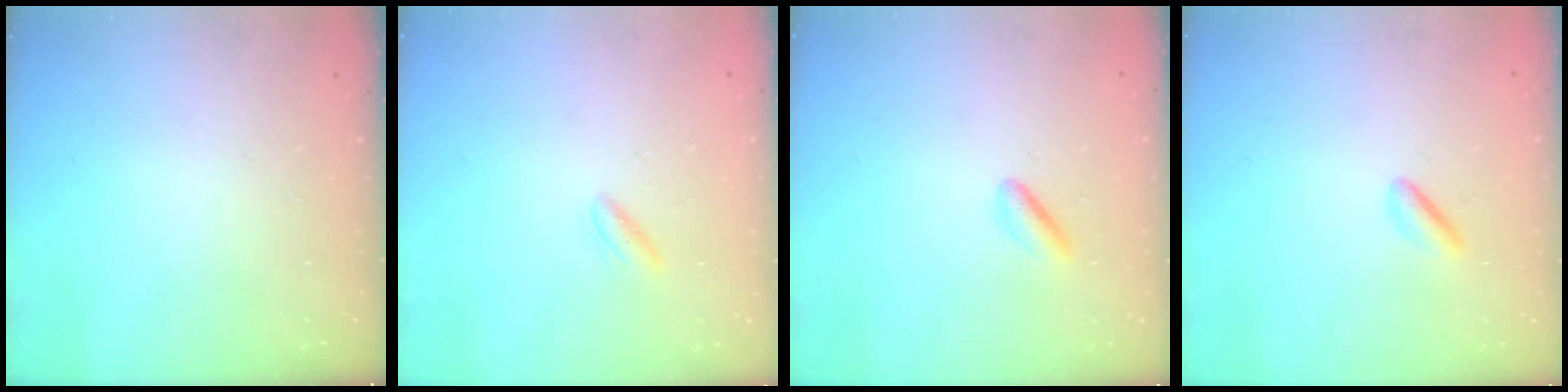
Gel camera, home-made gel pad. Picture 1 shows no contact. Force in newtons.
{"total": 2.8, "press": 2.8, "slide": 0.5}
{"total": 2.9, "press": 2.7, "slide": 1.1}
{"total": 2.1, "press": 1.9, "slide": 0.9}